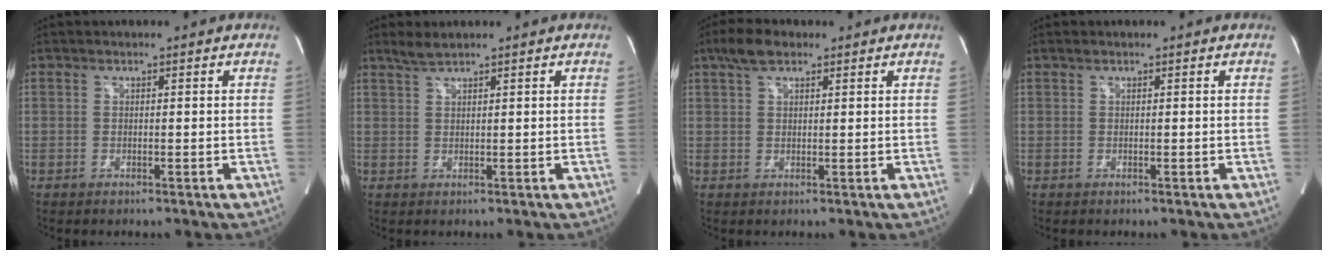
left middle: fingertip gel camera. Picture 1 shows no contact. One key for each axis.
{"total": 2.0, "fx": 1.8, "fy": -0.1, "fz": 0.9, "tx": -0.024, "ty": 0.006, "tz": 0.039}
{"total": 4.2, "fx": 2.8, "fy": 1.6, "fz": 2.7, "tx": -0.062, "ty": 0.016, "tz": 0.054}
{"total": 0.0}